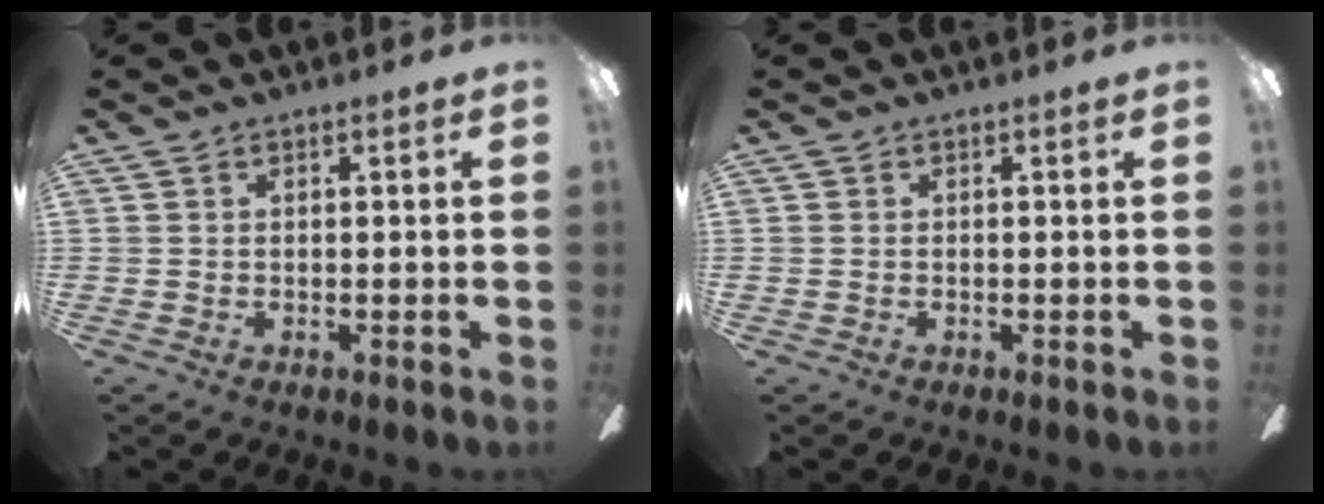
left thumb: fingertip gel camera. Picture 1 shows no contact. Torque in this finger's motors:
{"motor_torque": [0.10, -0.05, 0.23, -0.01, 0.01]}